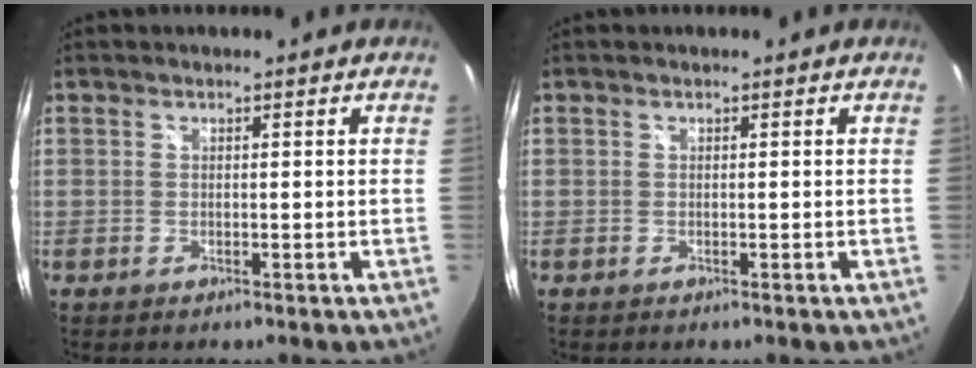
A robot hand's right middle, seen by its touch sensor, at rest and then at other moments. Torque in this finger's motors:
{"motor_torque": [0.04, 0.04, -0.01, 0.00]}